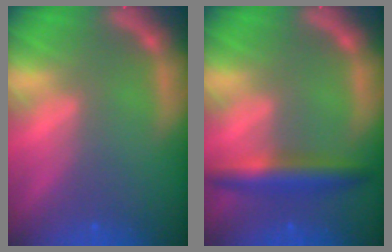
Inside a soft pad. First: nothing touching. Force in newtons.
{"total": 4.5}